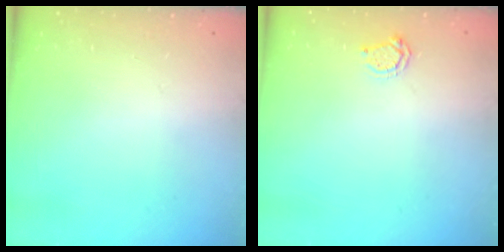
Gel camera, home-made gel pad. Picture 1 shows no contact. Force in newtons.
{"total": 4.4, "press": 4.3, "slide": 0.5}